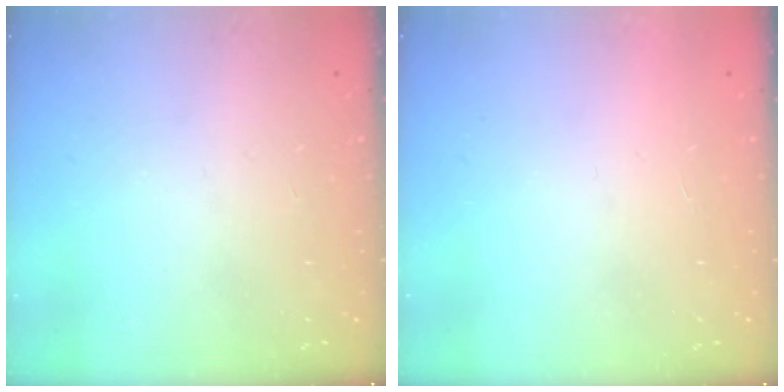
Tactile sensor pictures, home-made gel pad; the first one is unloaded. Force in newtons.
{"total": 1.7, "press": 1.6, "slide": 0.1}